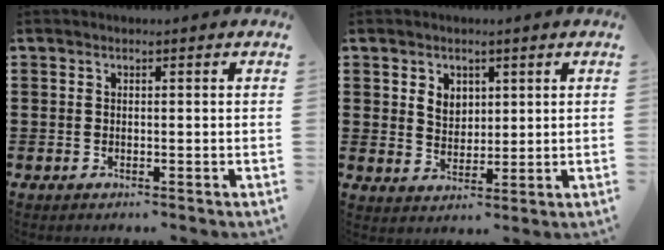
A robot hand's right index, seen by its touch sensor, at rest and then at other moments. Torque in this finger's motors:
{"motor_torque": [0.02, 0.02, 0.08, 0.07]}